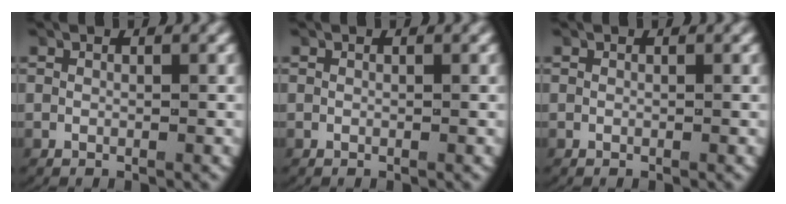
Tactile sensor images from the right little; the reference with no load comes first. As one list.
[{"total": 0.0}, {"total": 0.0}]